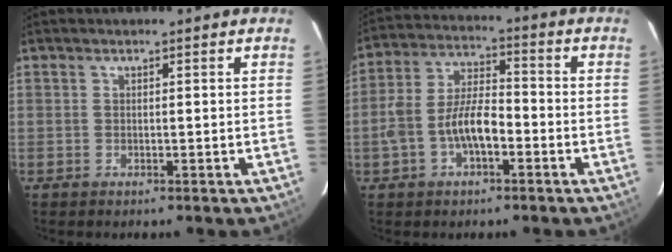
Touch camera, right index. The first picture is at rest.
{"total": 9.6, "force": [-3.3, 4.5, 7.8], "torque": [-0.161, 0.017, -0.056]}